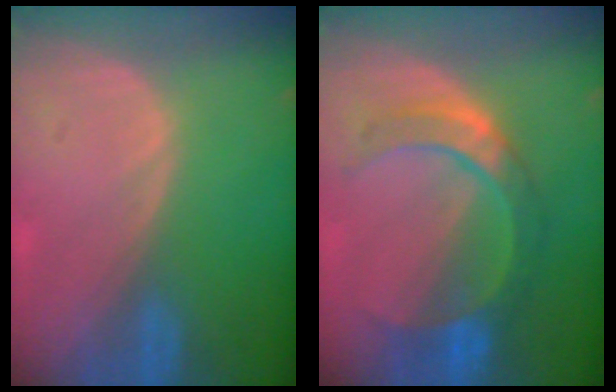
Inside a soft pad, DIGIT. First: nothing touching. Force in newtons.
{"total": 7.3, "press": 7.3, "slide": 0.2}